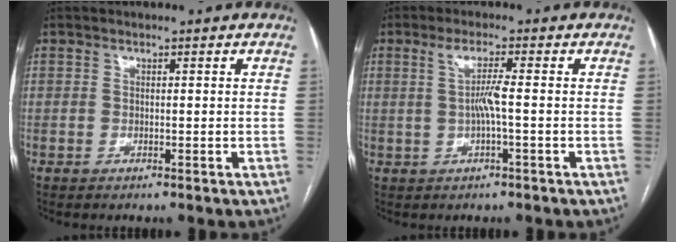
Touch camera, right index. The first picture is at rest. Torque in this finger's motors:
{"motor_torque": [0.16, -0.01, 0.26, 0.09]}